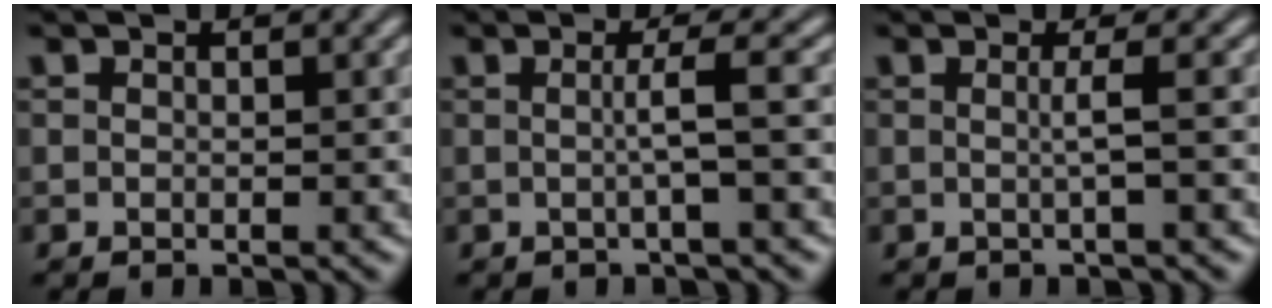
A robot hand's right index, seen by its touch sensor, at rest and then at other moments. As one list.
[{"total": 2.2, "force": [-0.5, -1.4, 1.6], "torque": [-0.020, 0.002, -0.006]}, {"total": 1.8, "force": [-0.3, -1.4, 1.1], "torque": [-0.016, 0.000, -0.003]}]